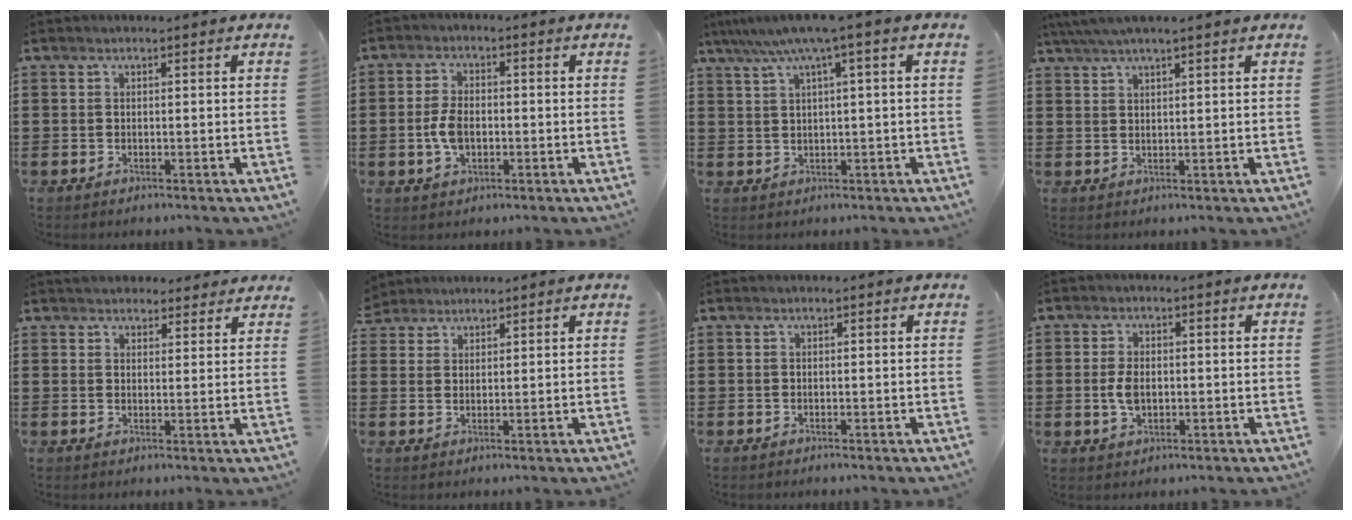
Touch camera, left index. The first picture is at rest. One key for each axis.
{"total": 4.7, "fx": -0.7, "fy": 2.7, "fz": 3.8, "tx": -0.090, "ty": -0.002, "tz": -0.018}
{"total": 5.4, "fx": 2.4, "fy": -0.3, "fz": 4.8, "tx": -0.095, "ty": -0.007, "tz": 0.040}
{"total": 3.0, "fx": 2.4, "fy": 0.1, "fz": 1.9, "tx": -0.041, "ty": 0.003, "tz": 0.044}
{"total": 3.0, "fx": 2.9, "fy": 1.0, "fz": 0.1, "tx": -0.001, "ty": -0.006, "tz": 0.053}
{"total": 2.3, "fx": 2.1, "fy": 1.0, "fz": -0.3, "tx": -0.003, "ty": 0.005, "tz": 0.040}
{"total": 0.0}
{"total": 3.8, "fx": -0.1, "fy": 2.2, "fz": 3.1, "tx": -0.075, "ty": 0.000, "tz": -0.007}